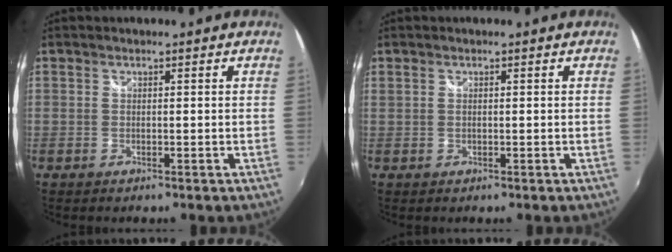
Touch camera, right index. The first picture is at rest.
{"total": 1.0, "force": [0.3, 0.5, 0.8], "torque": [-0.016, 0.001, 0.006]}